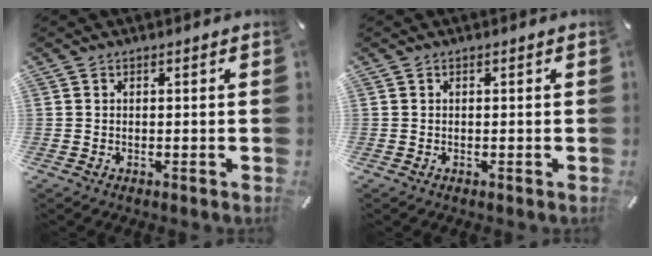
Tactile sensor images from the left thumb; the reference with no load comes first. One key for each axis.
{"total": 0.0}